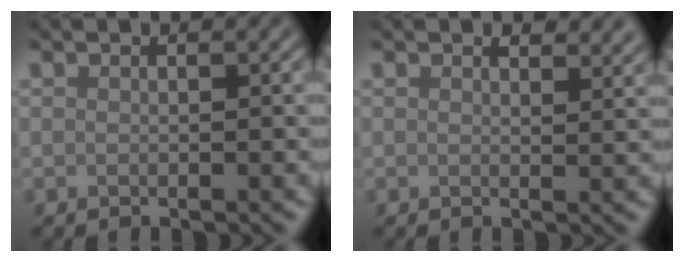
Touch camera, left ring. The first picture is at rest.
{"total": 2.2, "force": [1.8, 0.7, 1.0], "torque": [-0.011, 0.001, 0.026]}